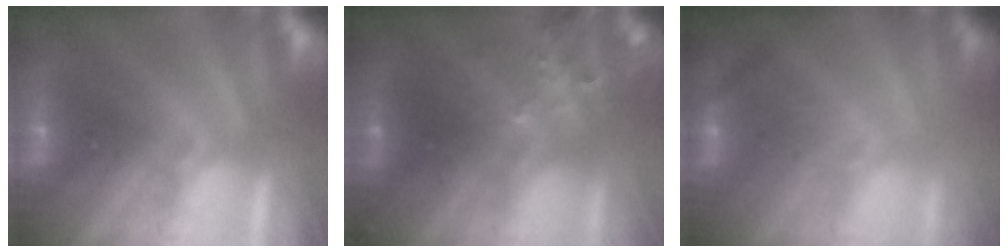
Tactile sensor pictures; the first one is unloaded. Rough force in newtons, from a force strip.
{"total": 7.6}
{"total": 2.8}